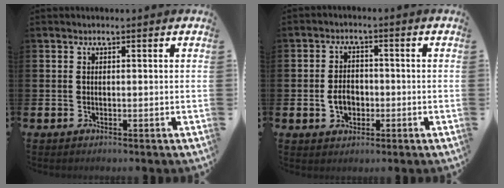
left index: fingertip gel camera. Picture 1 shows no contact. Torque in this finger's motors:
{"motor_torque": [0.67, -0.09, 0.09, 0.12]}